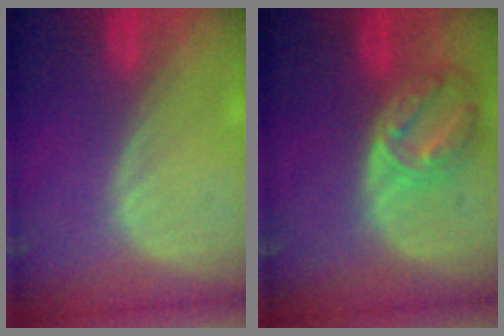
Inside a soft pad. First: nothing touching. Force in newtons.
{"total": 8.3, "press": 7.2, "slide": 4.2}